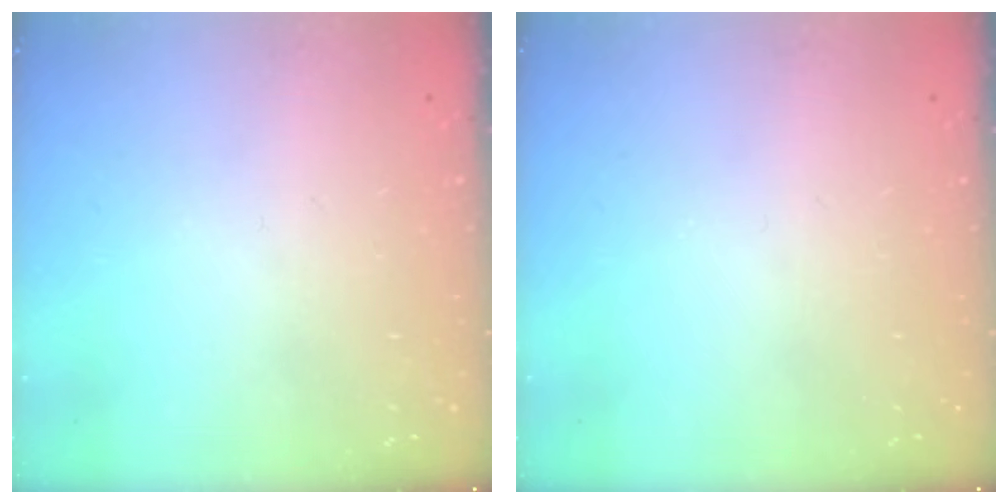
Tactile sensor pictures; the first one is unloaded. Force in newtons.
{"total": 0.0}